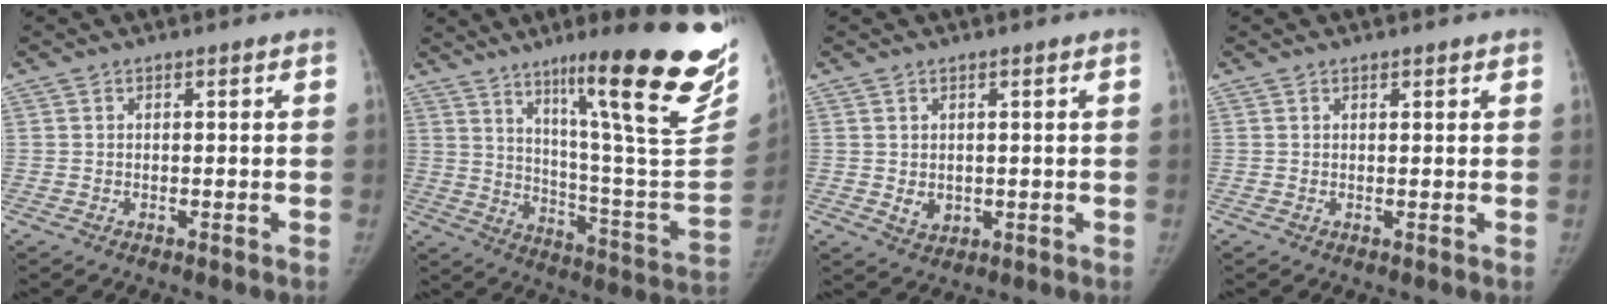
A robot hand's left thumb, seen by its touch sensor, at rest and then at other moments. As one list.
[{"total": 30.2, "force": [18.4, 4.7, 23.4], "torque": [-0.298, -0.080, 0.280]}, {"total": 2.9, "force": [0.1, 2.4, 1.7], "torque": [-0.019, -0.005, 0.014]}, {"total": 0.9, "force": [0.7, 0.4, 0.5], "torque": [-0.005, -0.002, 0.009]}]